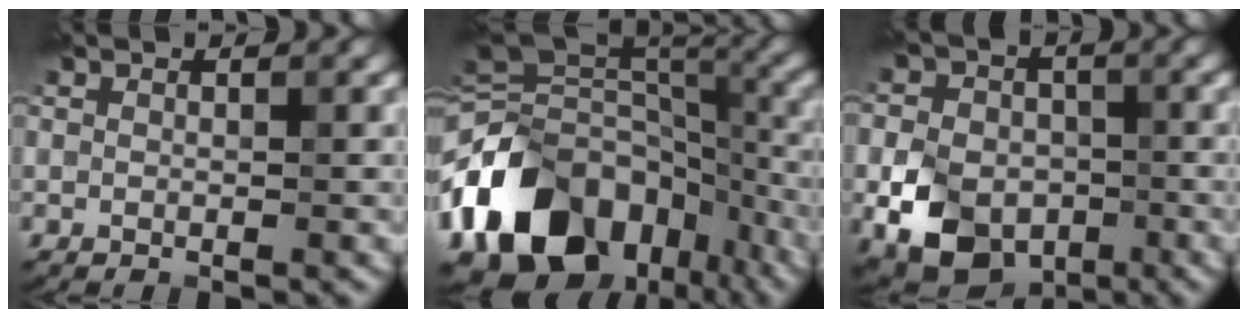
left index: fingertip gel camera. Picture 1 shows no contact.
{"total": 15.1, "force": [-7.1, 10.1, 8.6], "torque": [-0.179, -0.005, -0.123]}
{"total": 8.4, "force": [-2.9, 6.3, 4.7], "torque": [-0.090, -0.013, -0.061]}